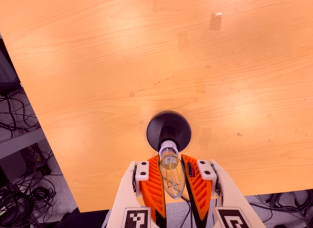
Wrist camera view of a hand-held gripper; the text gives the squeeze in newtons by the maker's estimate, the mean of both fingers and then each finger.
{"total": 20.1, "left": 21.6, "right": 18.6}